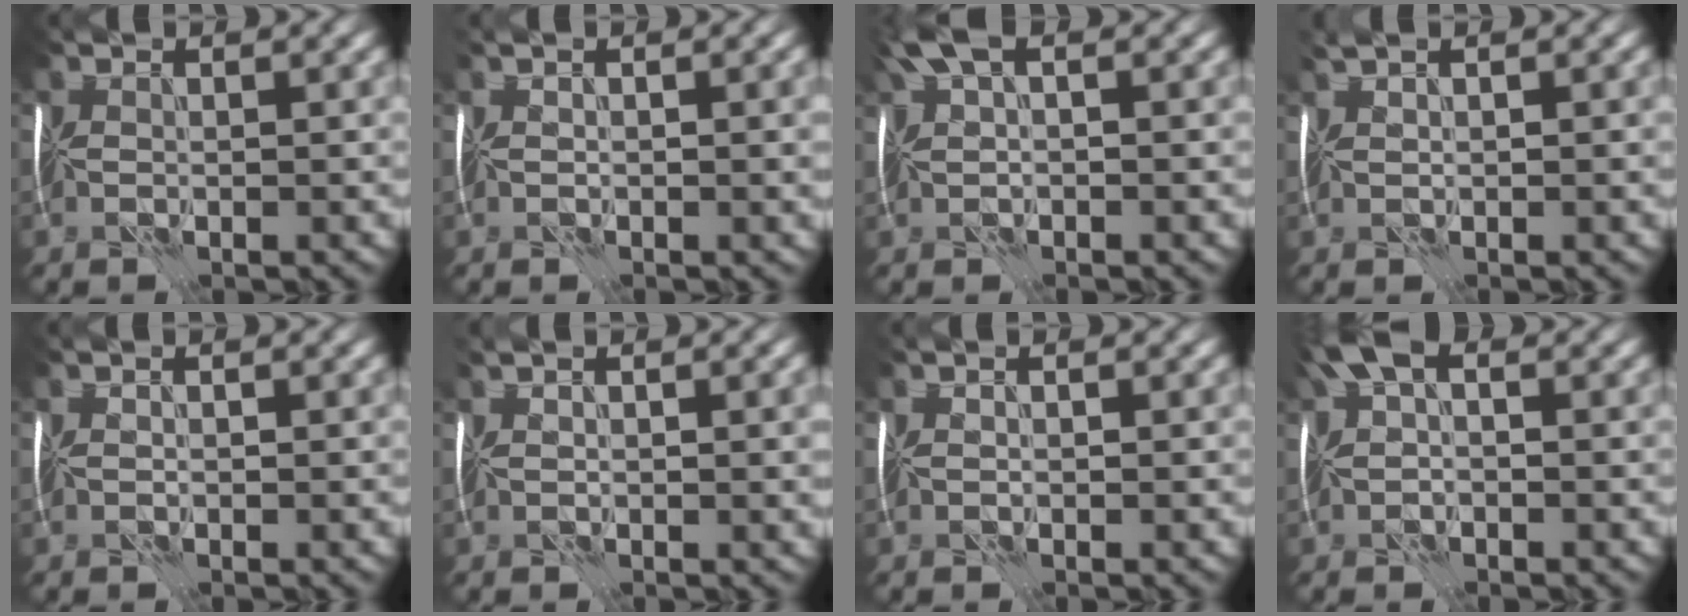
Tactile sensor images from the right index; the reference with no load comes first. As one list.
[{"total": 4.5, "force": [0.9, 2.1, 3.8], "torque": [-0.027, 0.020, 0.000]}, {"total": 4.1, "force": [1.1, 1.9, 3.5], "torque": [-0.082, 0.007, 0.030]}, {"total": 3.6, "force": [1.6, 1.4, 2.8], "torque": [-0.034, 0.022, 0.016]}, {"total": 0.9, "force": [0.1, 0.5, 0.7], "torque": [0.000, 0.012, -0.006]}, {"total": 5.5, "force": [1.5, 2.4, 4.7], "torque": [-0.054, 0.023, 0.016]}, {"total": 1.3, "force": [0.3, 0.7, 1.1], "torque": [-0.003, 0.013, -0.005]}, {"total": 3.3, "force": [0.2, 1.9, 2.7], "torque": [-0.057, 0.005, 0.007]}]